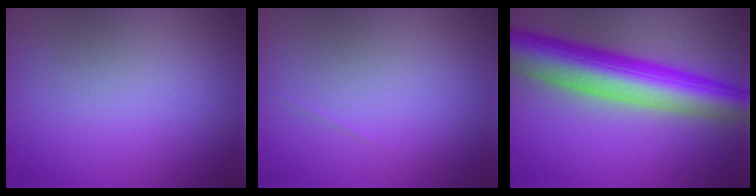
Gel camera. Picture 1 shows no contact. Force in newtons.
{"total": 0.0}
{"total": 9.8, "press": 9.8, "slide": 0.2}